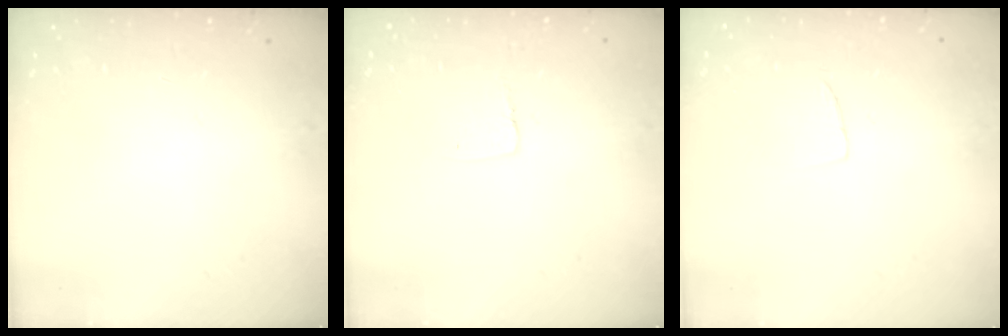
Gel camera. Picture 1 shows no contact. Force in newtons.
{"total": 3.8, "press": 3.8, "slide": 0.4}
{"total": 3.8, "press": 3.7, "slide": 0.2}